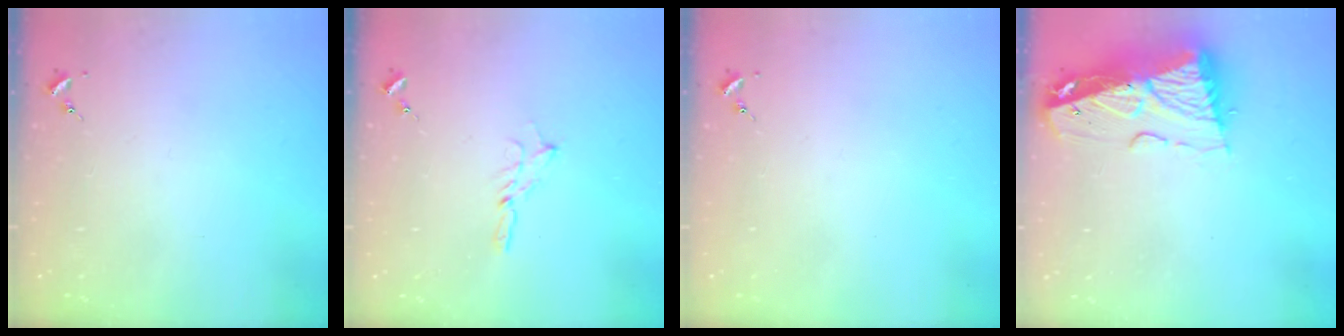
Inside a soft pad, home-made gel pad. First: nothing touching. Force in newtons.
{"total": 2.0, "press": 2.0, "slide": 0.2}
{"total": 0.0}
{"total": 13.4, "press": 13.3, "slide": 1.5}